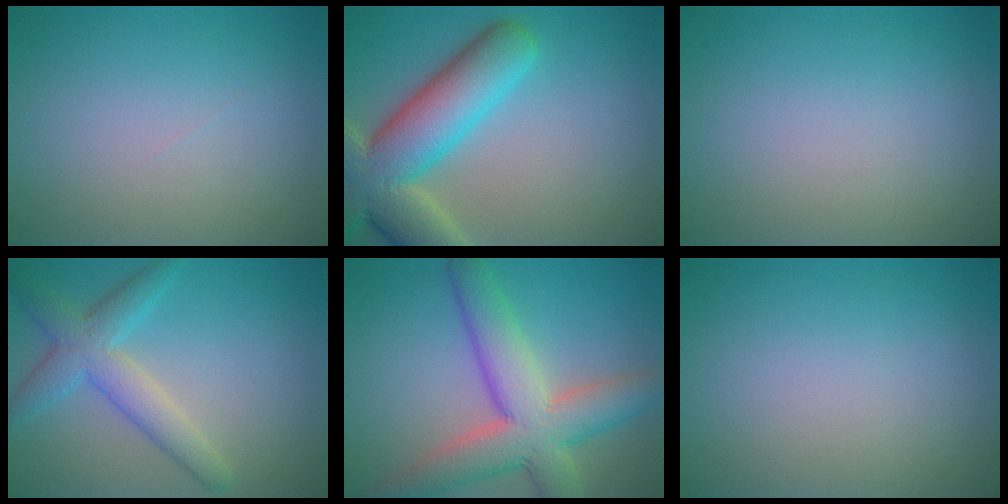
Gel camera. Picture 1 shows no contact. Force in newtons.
{"total": 11.1, "press": 11.1, "slide": 0.9}
{"total": 0.0}
{"total": 4.4, "press": 4.4, "slide": 0.0}
{"total": 8.5, "press": 8.5, "slide": 0.6}
{"total": 0.0}